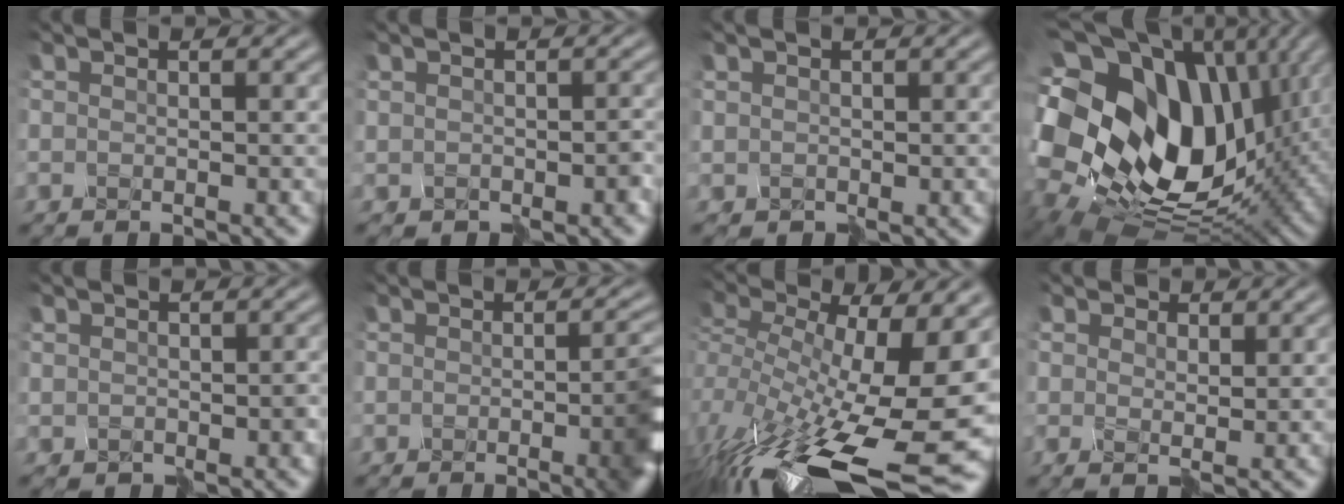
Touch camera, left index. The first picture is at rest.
{"total": 2.3, "force": [0.0, 2.1, 1.1], "torque": [-0.004, 0.000, -0.007]}
{"total": 1.2, "force": [0.7, 1.0, -0.2], "torque": [0.007, 0.002, 0.003]}
{"total": 19.4, "force": [4.3, 14.0, 12.7], "torque": [-0.250, 0.008, 0.091]}
{"total": 1.7, "force": [0.5, 1.6, 0.6], "torque": [-0.001, 0.003, 0.000]}
{"total": 6.6, "force": [-1.3, 2.3, 6.1], "torque": [-0.045, 0.001, -0.013]}
{"total": 14.6, "force": [-3.9, 5.9, 12.8], "torque": [-0.272, -0.014, -0.064]}
{"total": 1.6, "force": [1.4, 0.8, -0.2], "torque": [0.005, 0.006, 0.018]}